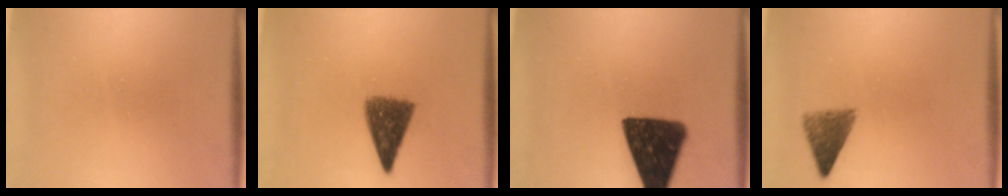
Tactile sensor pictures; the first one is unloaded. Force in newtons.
{"total": 7.4}
{"total": 15.2}
{"total": 3.8}